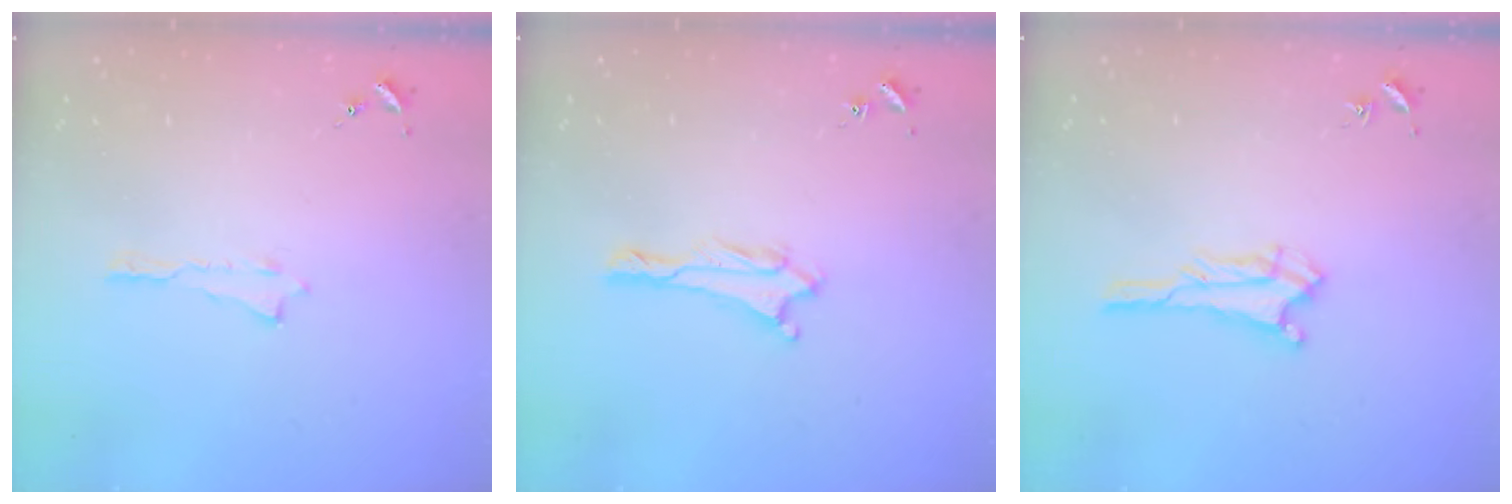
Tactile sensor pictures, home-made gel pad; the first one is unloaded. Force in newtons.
{"total": 1.4, "press": 1.4, "slide": 0.2}
{"total": 2.3, "press": 2.2, "slide": 0.2}